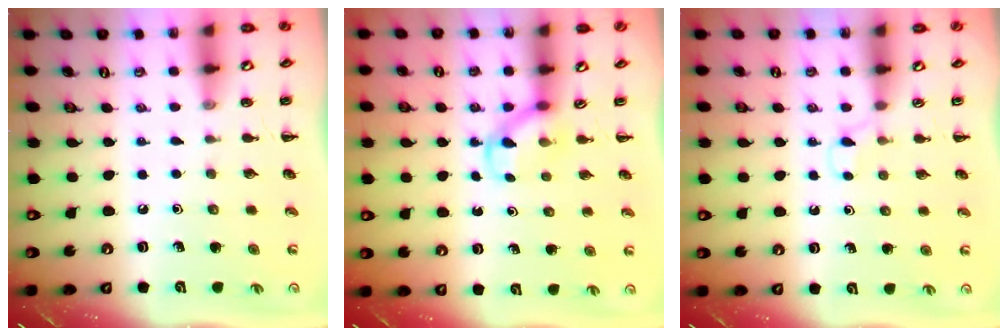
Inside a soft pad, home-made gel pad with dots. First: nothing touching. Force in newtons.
{"total": 3.6, "press": 3.3, "slide": 1.4}
{"total": 3.1, "press": 2.9, "slide": 1.1}